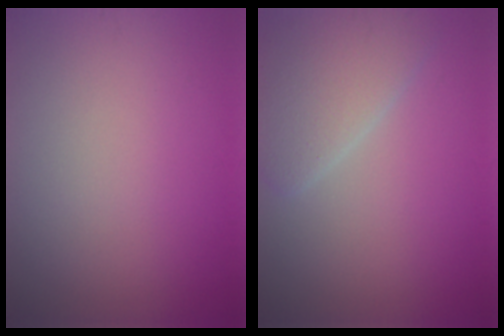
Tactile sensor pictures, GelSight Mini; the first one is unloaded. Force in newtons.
{"total": 4.0, "press": 4.0, "slide": 0.4}